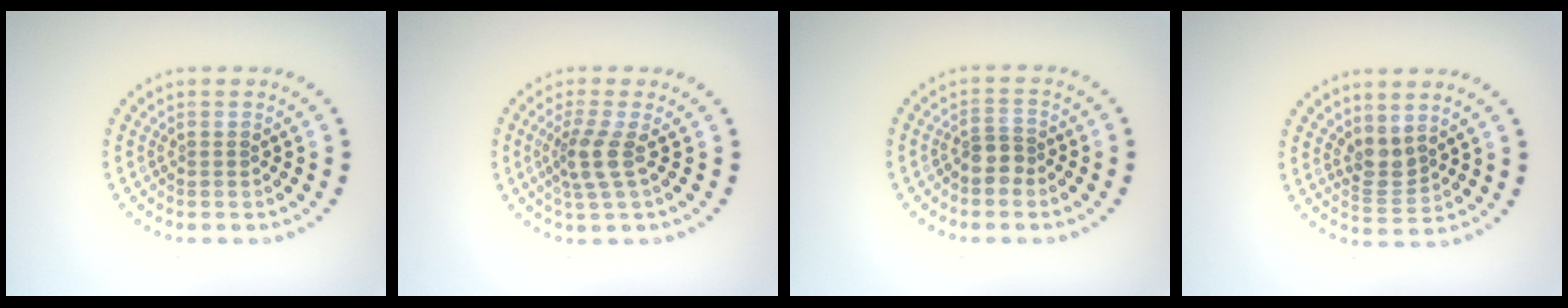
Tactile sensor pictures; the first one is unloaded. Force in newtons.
{"total": 2.5, "press": 1.9, "slide": 1.6}
{"total": 2.1, "press": 1.7, "slide": 1.1}
{"total": 2.3, "press": 1.8, "slide": 1.3}